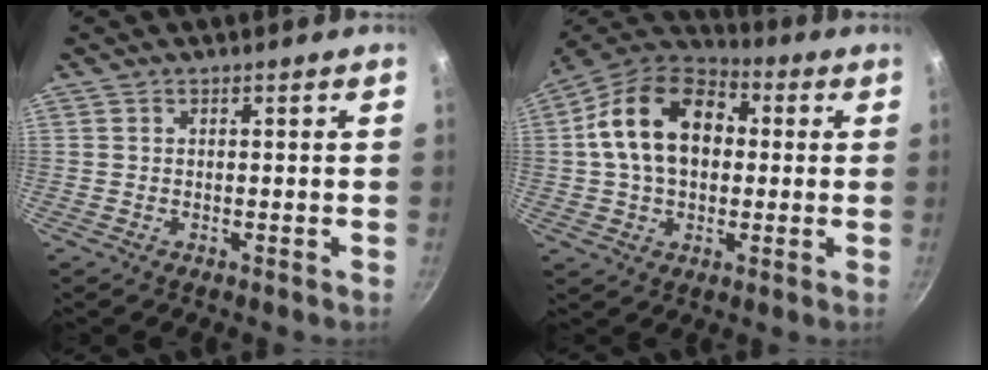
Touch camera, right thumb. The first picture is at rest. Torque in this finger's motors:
{"motor_torque": [0.98, 3.67, 0.90, -0.42, 0.19]}